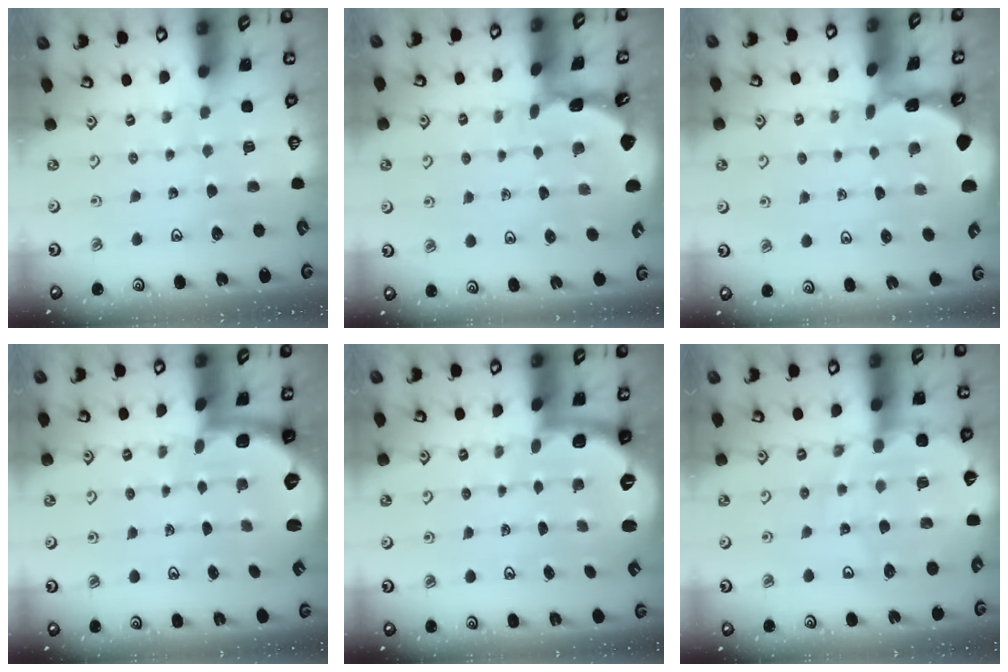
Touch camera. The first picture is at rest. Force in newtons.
{"total": 1.7, "press": 1.7, "slide": 0.2}
{"total": 1.0, "press": 1.0, "slide": 0.2}
{"total": 1.7, "press": 1.6, "slide": 0.4}
{"total": 2.8, "press": 1.8, "slide": 2.1}
{"total": 10.8, "press": 10.7, "slide": 1.3}